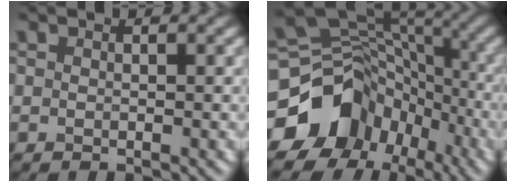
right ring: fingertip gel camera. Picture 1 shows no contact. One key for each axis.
{"total": 13.0, "fx": -5.9, "fy": 10.5, "fz": 4.9, "tx": -0.101, "ty": 0.002, "tz": -0.099}